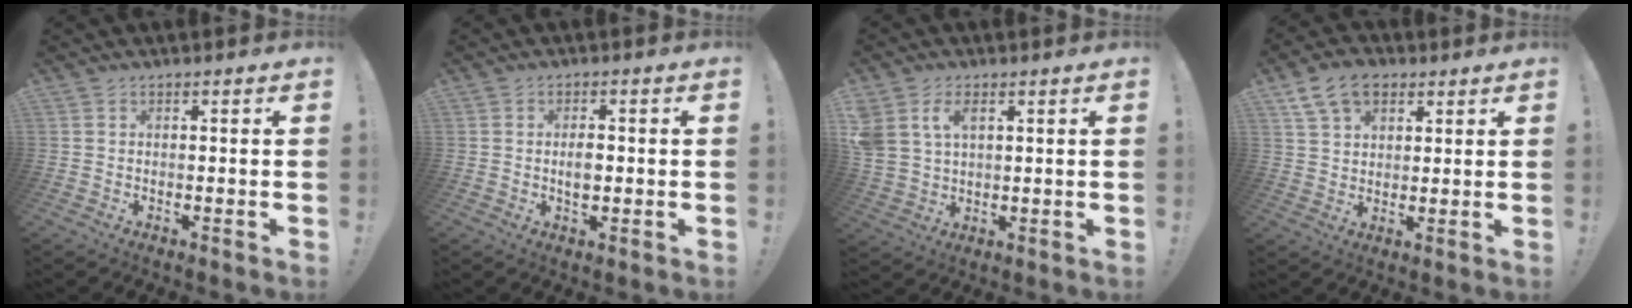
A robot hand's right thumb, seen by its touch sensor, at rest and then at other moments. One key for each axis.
{"total": 3.5, "fx": -0.3, "fy": 2.0, "fz": 2.9, "tx": -0.031, "ty": -0.002, "tz": -0.010}
{"total": 7.4, "fx": 3.3, "fy": 4.9, "fz": 4.4, "tx": -0.093, "ty": -0.007, "tz": 0.062}
{"total": 10.4, "fx": 5.7, "fy": 6.9, "fz": 5.4, "tx": -0.089, "ty": -0.013, "tz": 0.110}